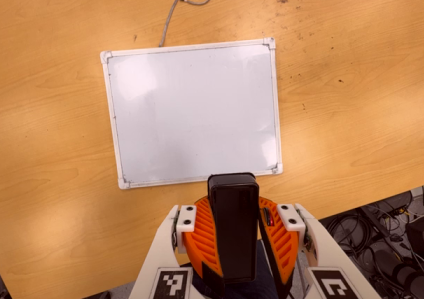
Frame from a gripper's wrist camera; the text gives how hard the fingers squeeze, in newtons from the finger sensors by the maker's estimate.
{"total": 10.5, "left": 10.2, "right": 10.7}